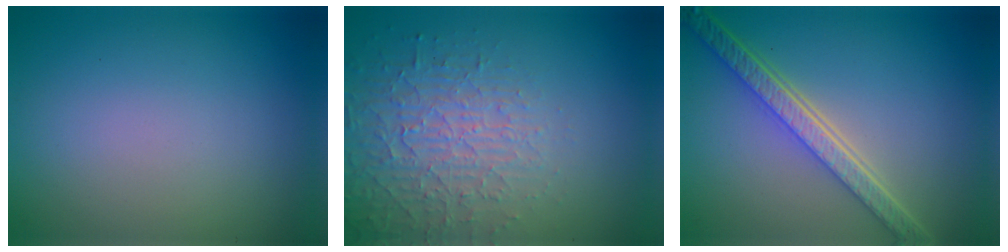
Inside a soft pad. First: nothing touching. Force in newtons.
{"total": 4.1, "press": 3.9, "slide": 1.4}
{"total": 5.6, "press": 4.2, "slide": 3.8}